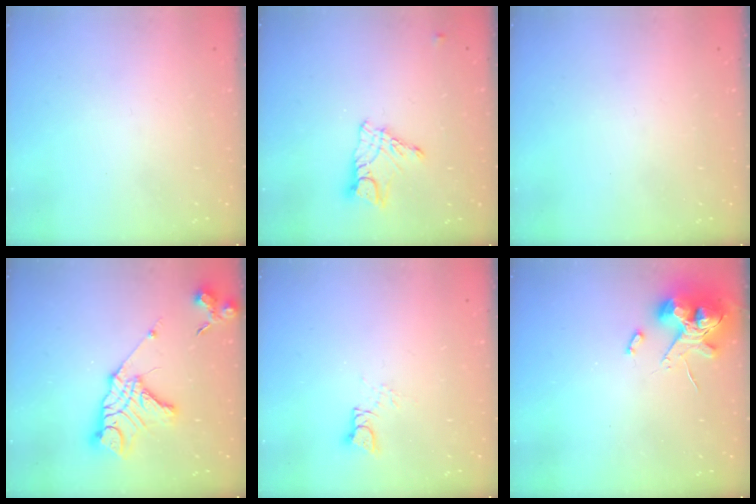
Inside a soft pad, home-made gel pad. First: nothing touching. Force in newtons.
{"total": 10.2, "press": 10.2, "slide": 0.8}
{"total": 0.0}
{"total": 18.7, "press": 18.6, "slide": 1.5}
{"total": 3.3, "press": 3.2, "slide": 0.4}
{"total": 11.4, "press": 11.3, "slide": 1.8}